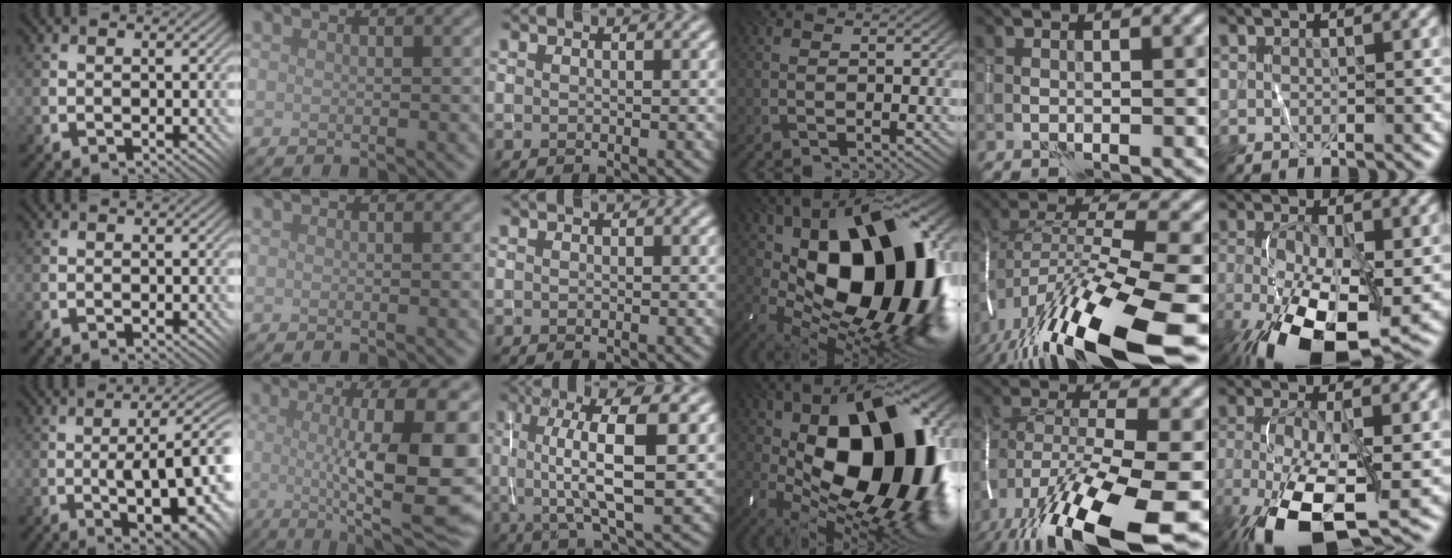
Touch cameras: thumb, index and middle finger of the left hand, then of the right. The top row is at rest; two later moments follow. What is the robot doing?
{"motion": "wrap", "object": "thread"}